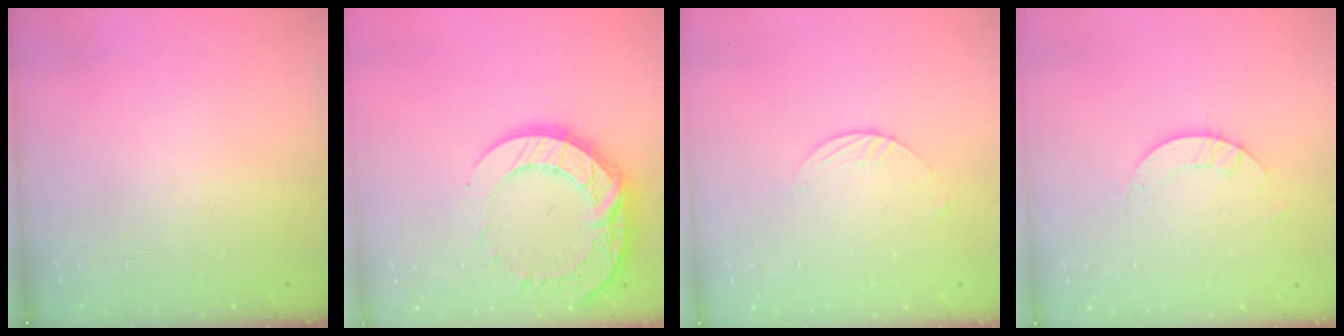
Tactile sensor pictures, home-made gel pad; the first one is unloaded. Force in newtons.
{"total": 15.6, "press": 15.6, "slide": 1.2}
{"total": 1.8, "press": 1.8, "slide": 0.1}
{"total": 2.6, "press": 2.6, "slide": 0.2}